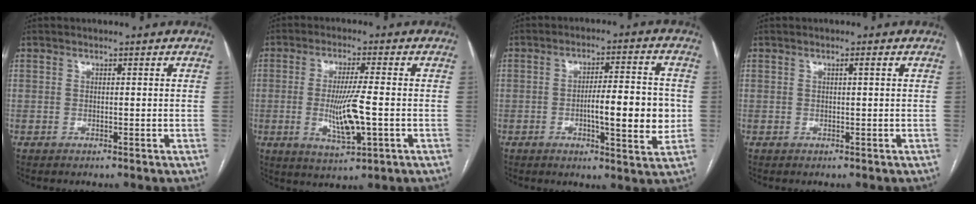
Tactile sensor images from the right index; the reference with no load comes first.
{"total": 8.4, "force": [-1.4, 0.8, 8.3], "torque": [-0.156, -0.015, -0.024]}
{"total": 10.0, "force": [-1.3, 1.9, 9.7], "torque": [-0.144, 0.005, -0.020]}
{"total": 0.7, "force": [0.2, -0.1, 0.6], "torque": [-0.011, 0.002, 0.005]}